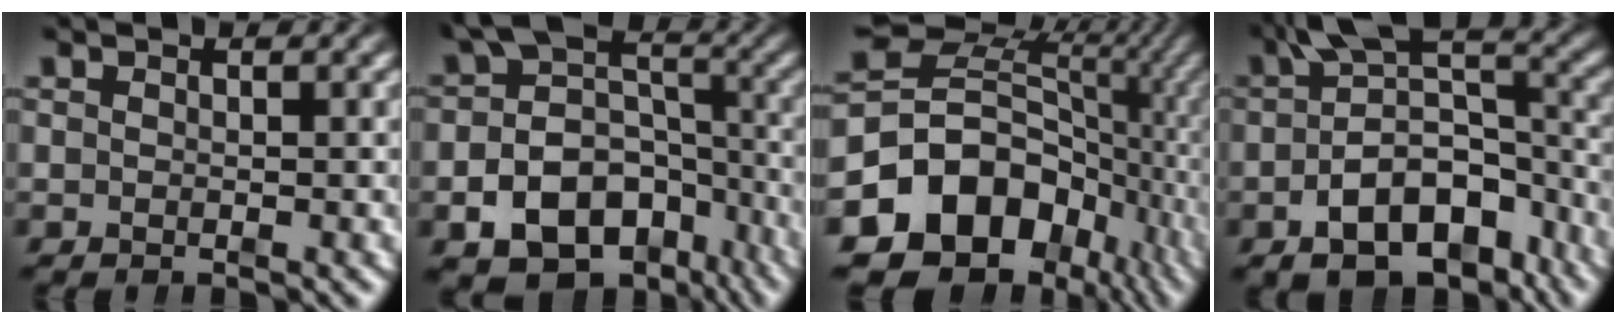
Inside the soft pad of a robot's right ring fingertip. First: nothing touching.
{"total": 13.4, "force": [-5.9, 10.4, 6.0], "torque": [-0.107, -0.042, -0.089]}
{"total": 23.9, "force": [-4.7, 19.2, 13.4], "torque": [-0.254, -0.047, -0.077]}
{"total": 10.0, "force": [-3.8, 6.1, 7.0], "torque": [-0.115, -0.026, -0.050]}